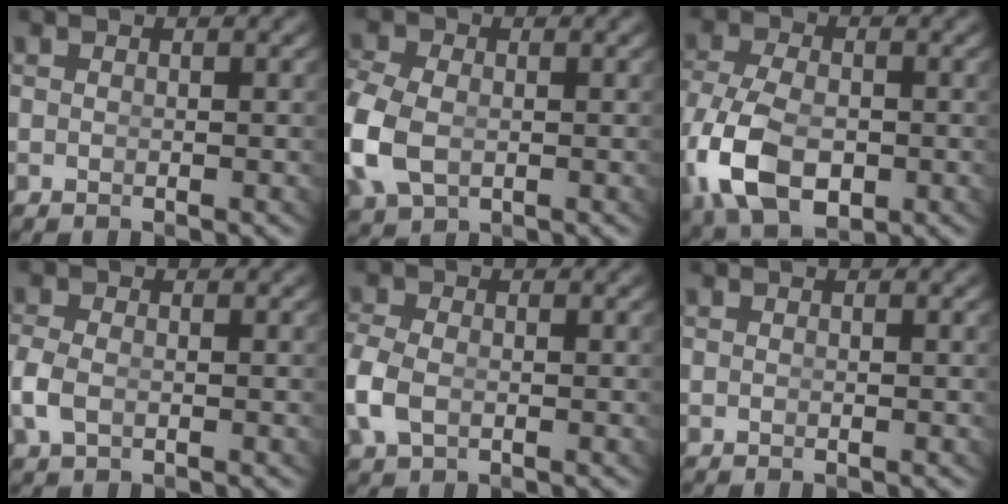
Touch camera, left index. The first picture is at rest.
{"total": 4.4, "force": [-0.7, 3.4, 2.7], "torque": [-0.092, -0.026, 0.005]}
{"total": 8.5, "force": [-2.1, 5.8, 5.8], "torque": [-0.150, -0.046, -0.007]}
{"total": 1.8, "force": [-0.6, 1.1, 1.3], "torque": [-0.044, -0.014, 0.000]}
{"total": 2.5, "force": [-0.7, 1.8, 1.6], "torque": [-0.058, -0.017, 0.000]}
{"total": 0.0}